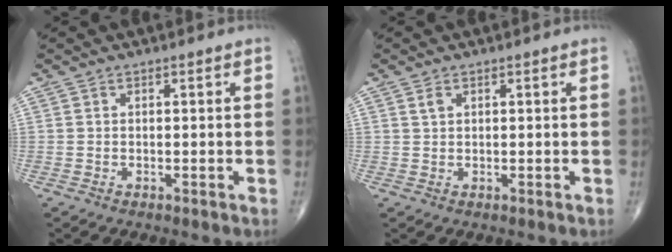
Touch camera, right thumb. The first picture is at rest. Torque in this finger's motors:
{"motor_torque": [-0.37, 0.25, 0.05, 0.03, 0.00]}